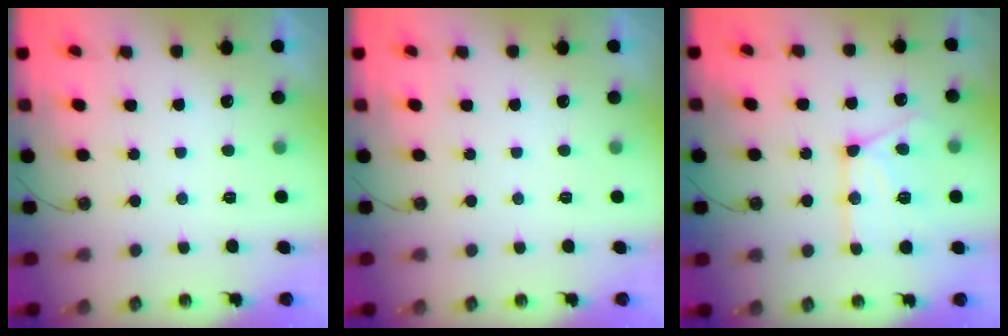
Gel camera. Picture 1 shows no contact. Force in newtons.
{"total": 0.0}
{"total": 14.9, "press": 14.8, "slide": 1.5}